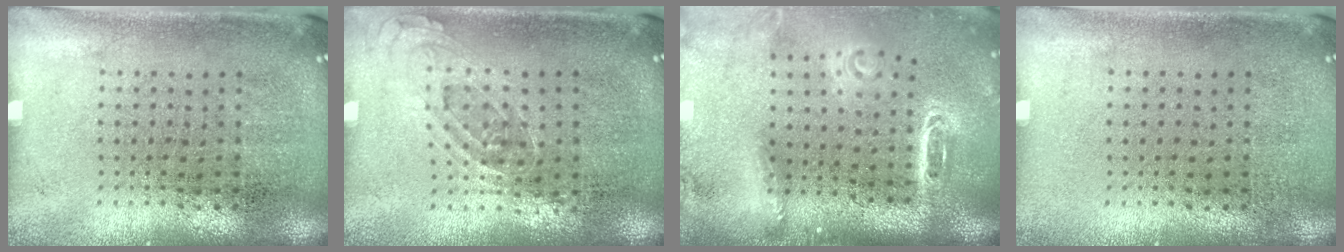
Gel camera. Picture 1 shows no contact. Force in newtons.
{"total": 0.8, "press": 0.6, "slide": 0.5}
{"total": 3.0, "press": 2.1, "slide": 2.1}
{"total": 0.0}